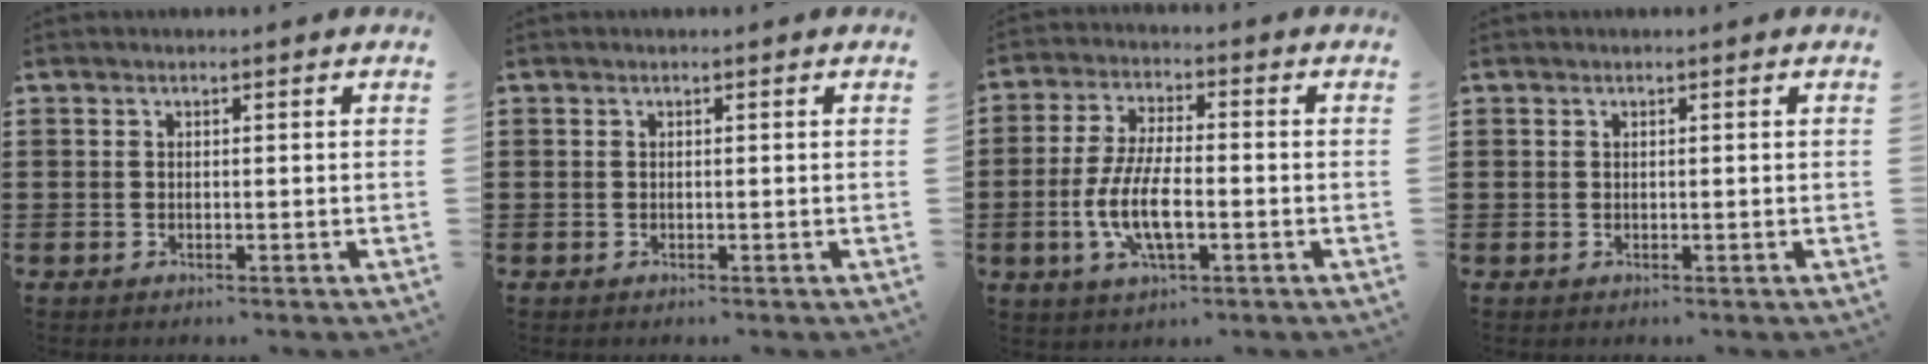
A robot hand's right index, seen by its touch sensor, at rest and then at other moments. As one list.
[{"total": 0.0}, {"total": 9.0, "force": [-2.5, 3.1, 8.0], "torque": [-0.182, -0.016, -0.051]}, {"total": 0.0}]